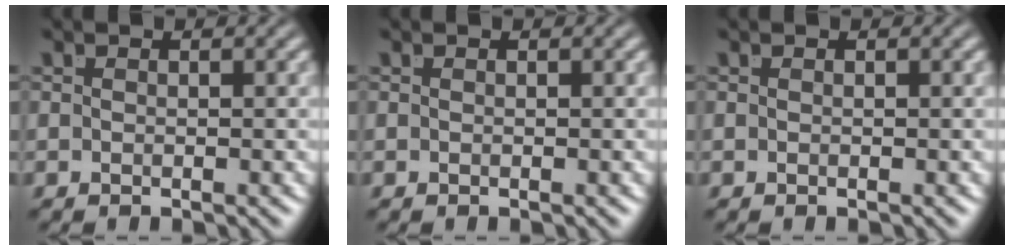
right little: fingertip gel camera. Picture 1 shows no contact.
{"total": 0.0}
{"total": 0.0}